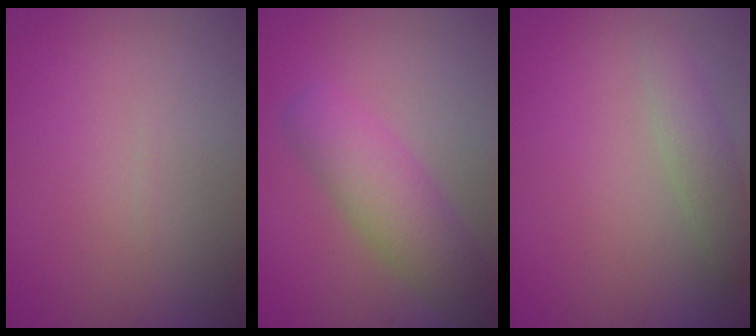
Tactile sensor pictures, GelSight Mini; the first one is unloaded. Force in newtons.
{"total": 4.8, "press": 4.8, "slide": 0.2}
{"total": 2.1, "press": 2.1, "slide": 0.1}